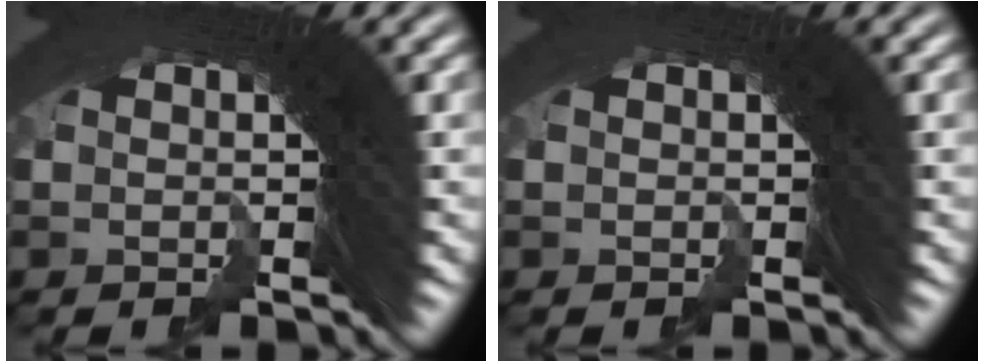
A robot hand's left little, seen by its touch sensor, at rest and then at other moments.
{"total": 0.0}